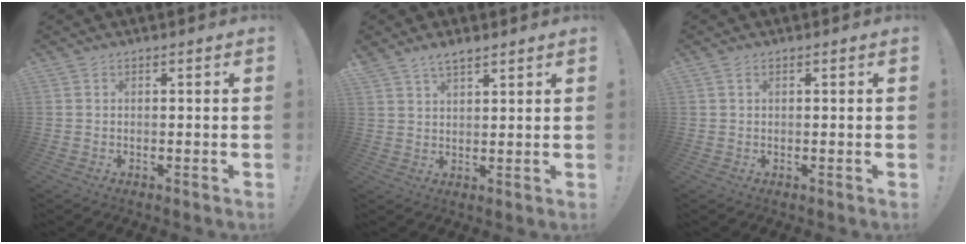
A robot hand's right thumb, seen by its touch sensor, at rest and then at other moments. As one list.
[{"total": 4.2, "force": [3.5, 1.5, 1.8], "torque": [-0.025, -0.021, 0.064]}, {"total": 0.8, "force": [0.4, 0.5, 0.5], "torque": [-0.005, 0.000, 0.007]}]